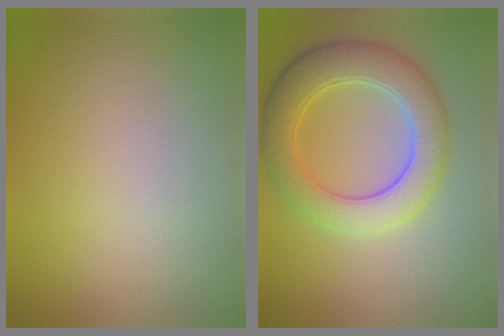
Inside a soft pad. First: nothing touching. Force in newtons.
{"total": 6.2, "press": 6.2, "slide": 0.2}